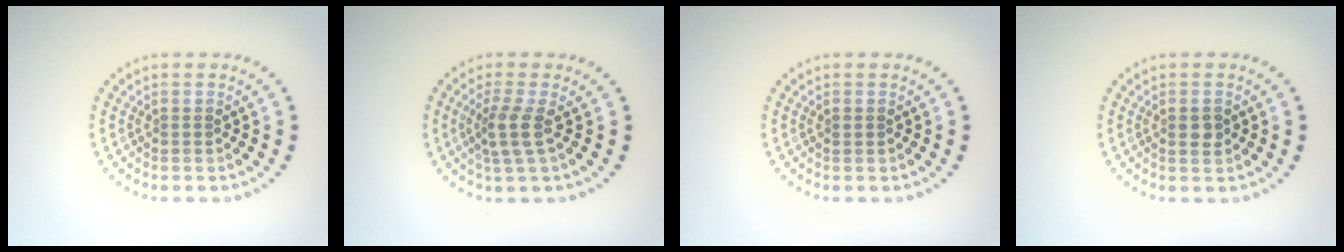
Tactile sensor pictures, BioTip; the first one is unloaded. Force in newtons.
{"total": 2.4, "press": 1.9, "slide": 1.5}
{"total": 0.5, "press": 0.5, "slide": 0.0}
{"total": 1.4, "press": 1.3, "slide": 0.3}